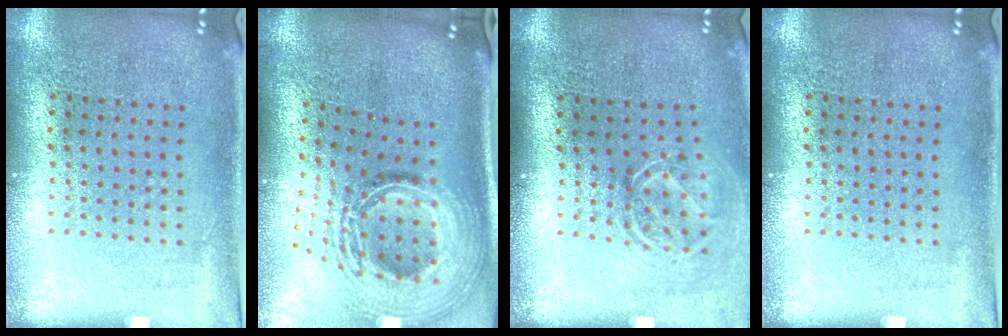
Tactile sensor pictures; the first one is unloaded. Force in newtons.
{"total": 2.9, "press": 2.0, "slide": 2.0}
{"total": 1.7, "press": 1.3, "slide": 1.2}
{"total": 0.0}